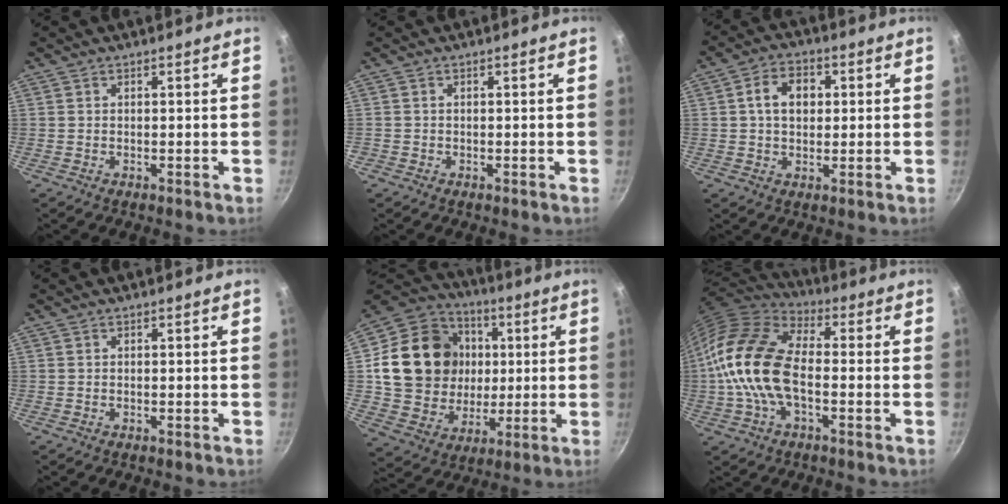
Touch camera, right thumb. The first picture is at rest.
{"total": 0.5, "force": [-0.3, 0.4, 0.0], "torque": [0.000, 0.003, -0.006]}
{"total": 7.2, "force": [1.2, 5.3, 4.7], "torque": [-0.057, 0.010, 0.012]}
{"total": 0.0}
{"total": 22.4, "force": [2.9, 18.9, 11.6], "torque": [-0.185, 0.017, 0.057]}
{"total": 17.6, "force": [-1.9, 9.8, 14.5], "torque": [-0.266, 0.031, -0.053]}